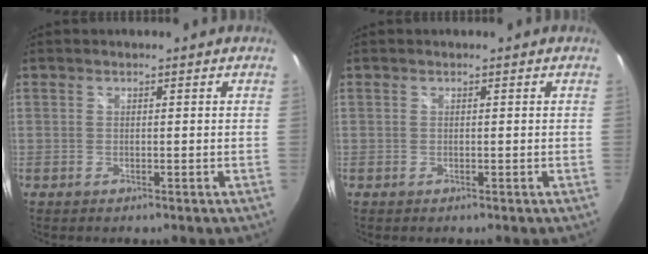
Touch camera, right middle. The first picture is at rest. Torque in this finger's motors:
{"motor_torque": [0.01, 0.01, 0.00, 0.00]}